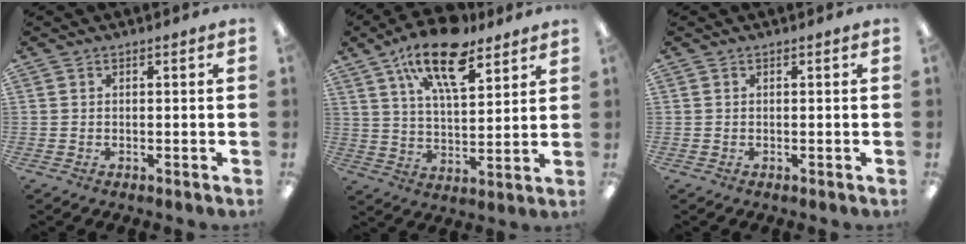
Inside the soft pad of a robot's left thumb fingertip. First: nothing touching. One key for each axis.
{"total": 17.0, "fx": 11.0, "fy": 6.8, "fz": 11.0, "tx": -0.184, "ty": -0.047, "tz": 0.185}
{"total": 0.0}